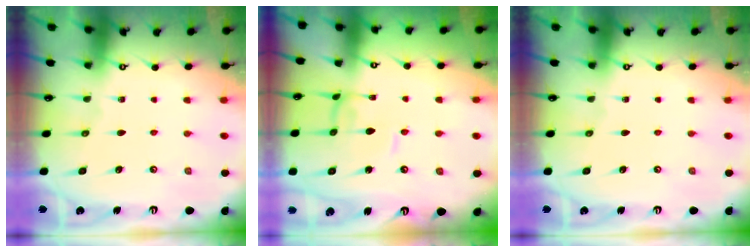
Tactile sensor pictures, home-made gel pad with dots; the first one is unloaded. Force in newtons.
{"total": 1.8, "press": 1.8, "slide": 0.2}
{"total": 0.0}